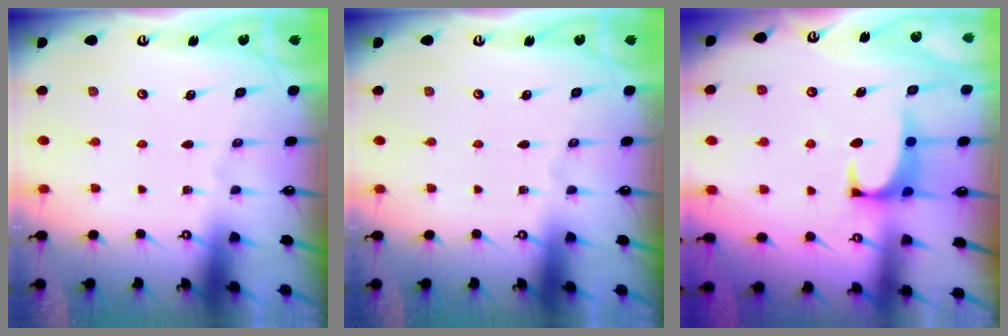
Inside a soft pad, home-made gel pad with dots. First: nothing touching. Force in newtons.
{"total": 0.0}
{"total": 1.3, "press": 1.1, "slide": 0.8}